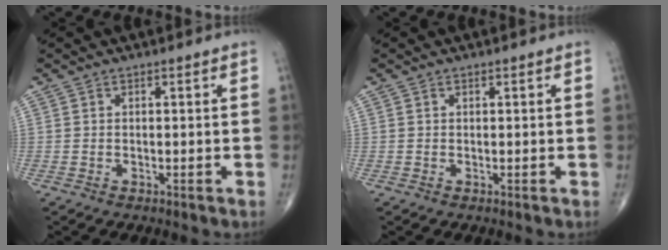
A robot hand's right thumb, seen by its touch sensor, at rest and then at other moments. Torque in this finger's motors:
{"motor_torque": [-0.16, -0.01, 0.18, 0.19, 0.03]}